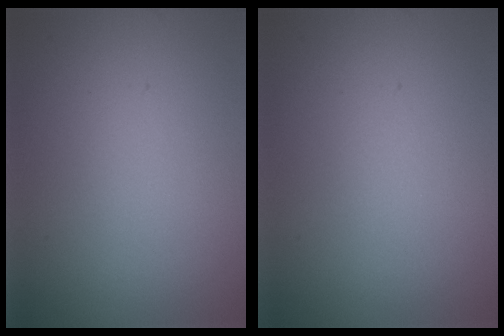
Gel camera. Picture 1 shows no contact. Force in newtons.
{"total": 0.0}